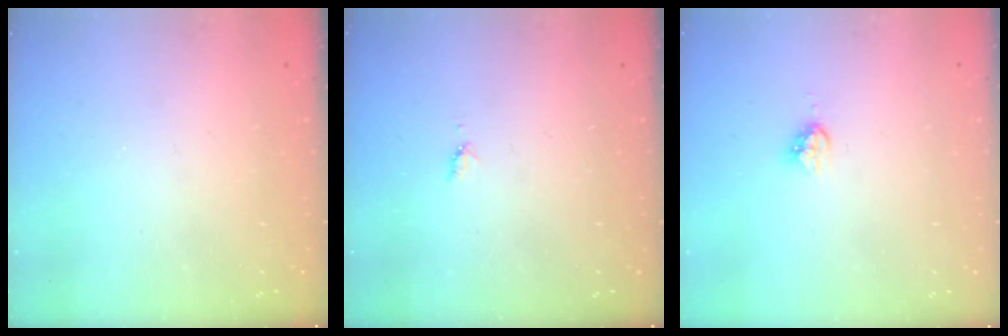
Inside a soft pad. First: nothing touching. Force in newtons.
{"total": 4.1, "press": 4.0, "slide": 0.6}
{"total": 4.4, "press": 4.4, "slide": 0.1}